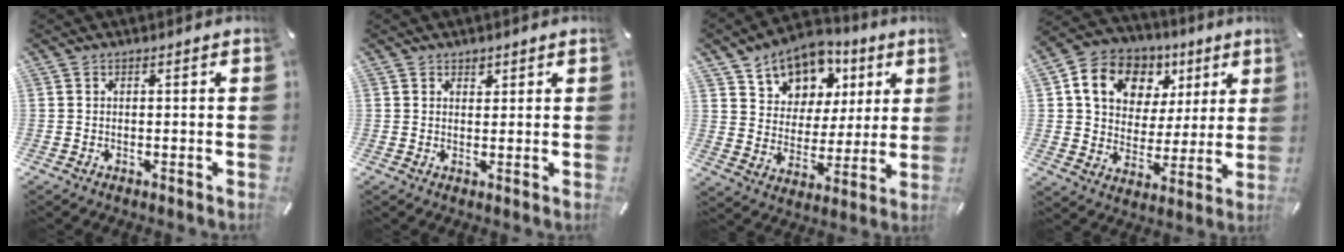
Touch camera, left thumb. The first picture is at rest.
{"total": 1.5, "force": [0.9, 1.2, 0.2], "torque": [0.003, -0.002, 0.015]}
{"total": 11.7, "force": [7.1, 8.8, 2.9], "torque": [-0.057, -0.048, 0.133]}
{"total": 13.8, "force": [6.1, 11.1, 5.6], "torque": [-0.097, -0.020, 0.117]}